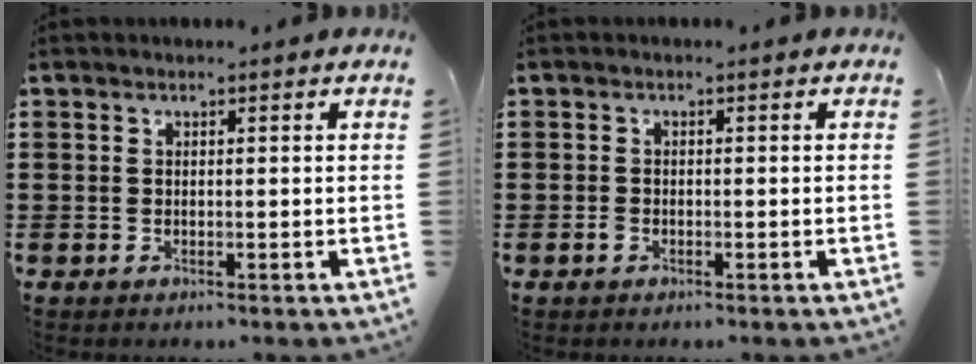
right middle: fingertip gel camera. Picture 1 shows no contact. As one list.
[{"total": 1.0, "force": [-0.6, 0.6, 0.6], "torque": [-0.021, -0.004, -0.014]}]